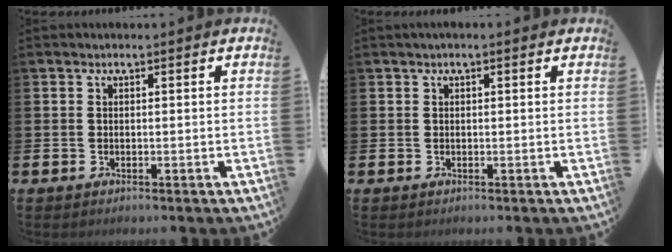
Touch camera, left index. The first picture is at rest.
{"total": 0.7, "force": [0.6, 0.2, 0.2], "torque": [0.008, -0.002, 0.008]}